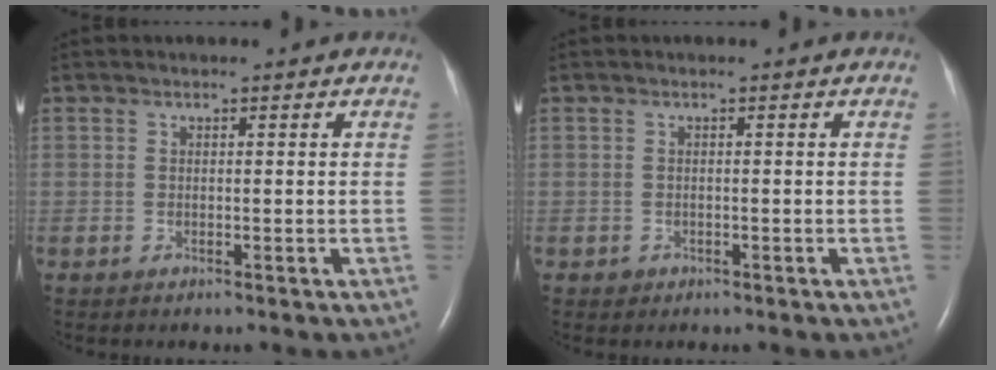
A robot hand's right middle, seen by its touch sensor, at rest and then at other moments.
{"total": 0.7, "force": [-0.3, 0.6, 0.0], "torque": [-0.006, 0.002, -0.005]}